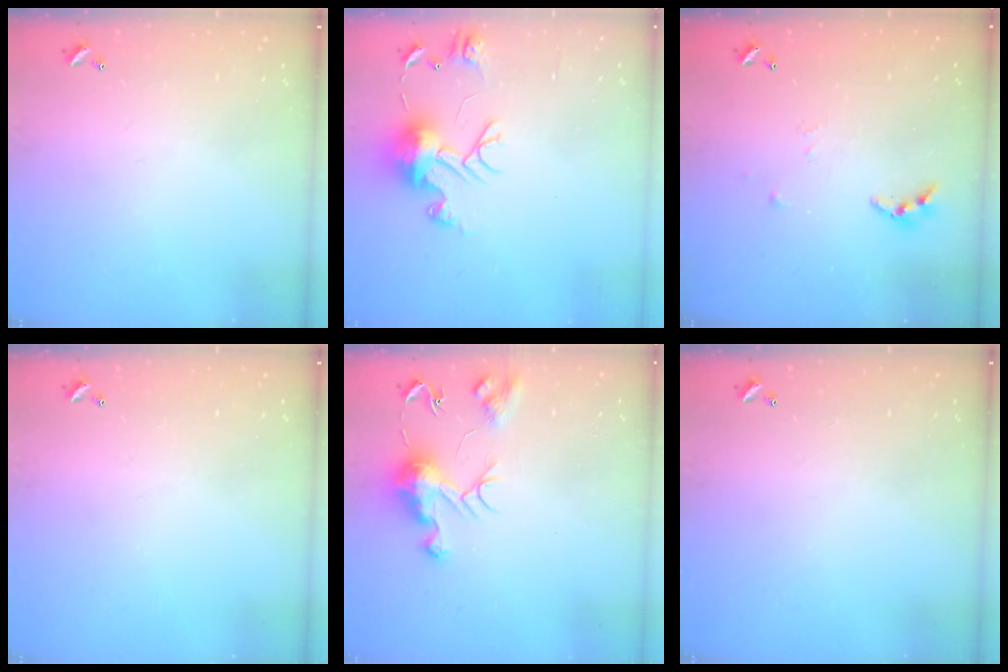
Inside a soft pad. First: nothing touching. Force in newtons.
{"total": 10.5, "press": 10.5, "slide": 1.0}
{"total": 3.3, "press": 3.3, "slide": 0.4}
{"total": 0.0}
{"total": 10.1, "press": 10.0, "slide": 0.8}
{"total": 0.0}